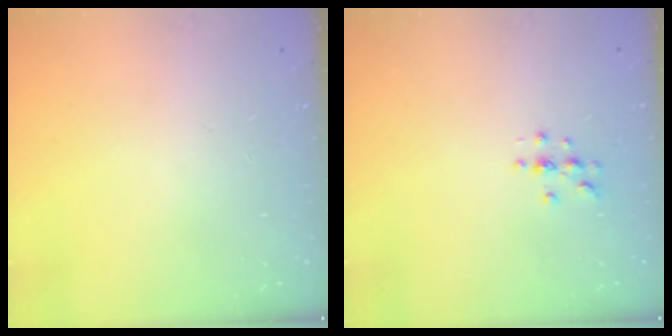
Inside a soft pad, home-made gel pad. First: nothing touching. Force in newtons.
{"total": 3.4, "press": 3.4, "slide": 0.4}